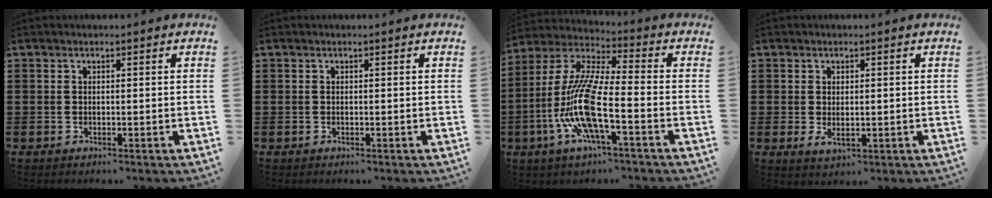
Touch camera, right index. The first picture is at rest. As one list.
[{"total": 0.0}, {"total": 13.4, "force": [-4.9, 2.8, 12.1], "torque": [-0.274, -0.020, -0.103]}, {"total": 1.6, "force": [0.1, 0.9, 1.4], "torque": [-0.027, 0.003, 0.002]}]